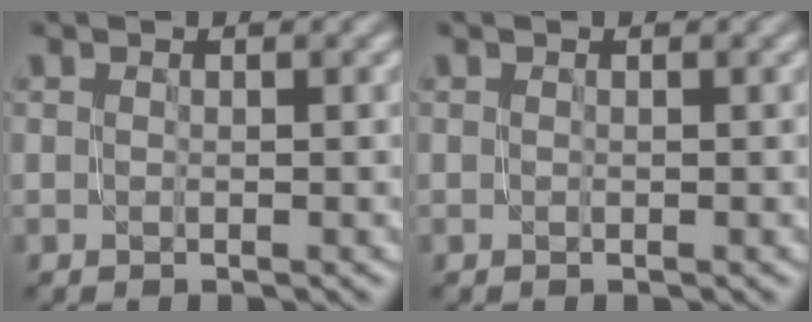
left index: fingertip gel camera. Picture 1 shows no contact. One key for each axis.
{"total": 0.0}